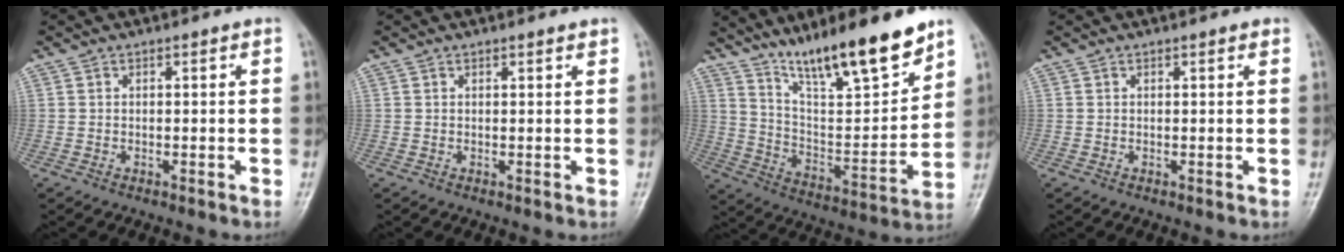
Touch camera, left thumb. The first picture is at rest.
{"total": 0.9, "force": [0.7, 0.2, 0.5], "torque": [-0.005, -0.002, 0.010]}
{"total": 18.9, "force": [14.0, 3.6, 12.2], "torque": [-0.167, -0.081, 0.245]}
{"total": 0.8, "force": [0.6, 0.1, 0.5], "torque": [-0.005, 0.001, 0.005]}